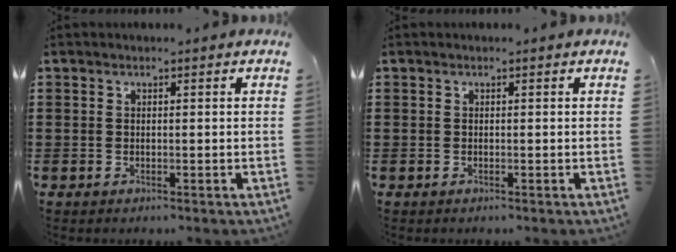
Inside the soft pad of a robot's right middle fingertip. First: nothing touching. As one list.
[{"total": 0.0}]